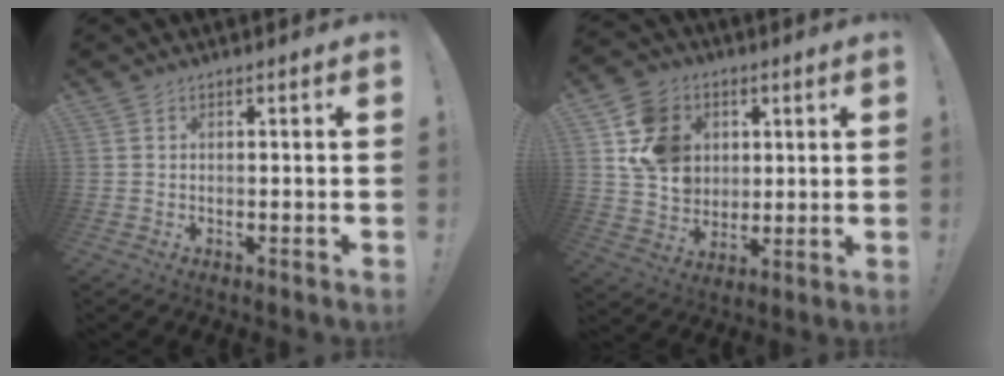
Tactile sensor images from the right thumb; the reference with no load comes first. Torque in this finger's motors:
{"motor_torque": [1.55, 2.37, 0.65, -0.38, 0.36]}